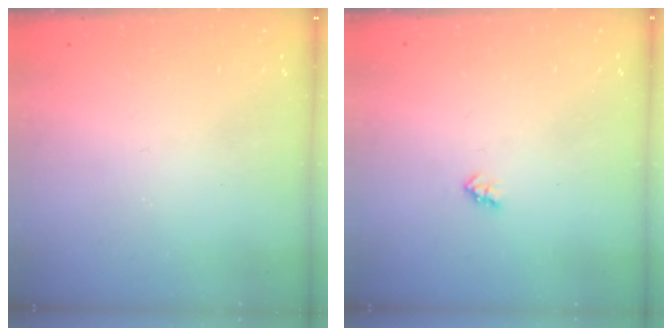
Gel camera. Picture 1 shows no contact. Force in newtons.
{"total": 2.0, "press": 2.0, "slide": 0.3}